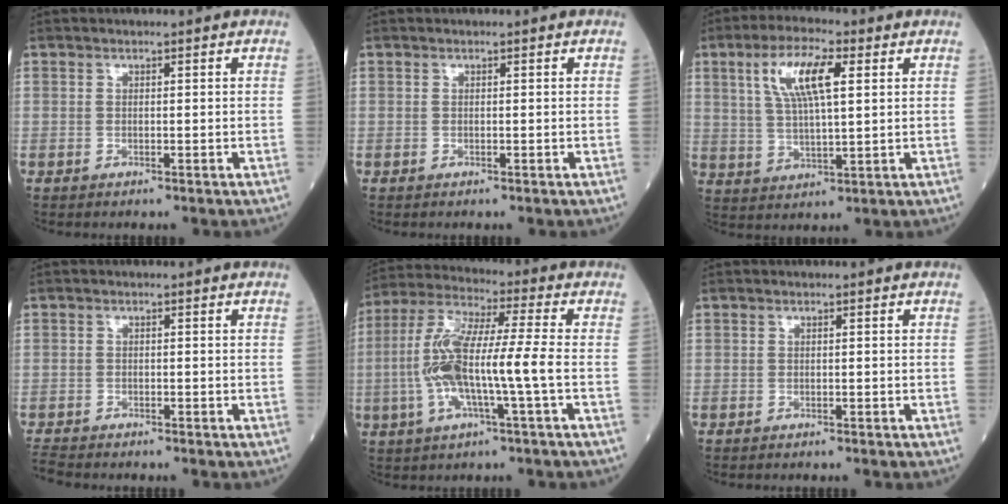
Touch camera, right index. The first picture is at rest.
{"total": 0.0}
{"total": 9.8, "force": [3.6, 2.3, 8.9], "torque": [-0.177, 0.013, 0.069]}
{"total": 2.7, "force": [-2.7, 0.4, 0.2], "torque": [-0.008, -0.013, -0.052]}
{"total": 12.6, "force": [-2.1, 0.9, 12.4], "torque": [-0.261, 0.015, -0.046]}
{"total": 0.5, "force": [-0.5, 0.1, 0.2], "torque": [-0.001, -0.001, -0.009]}